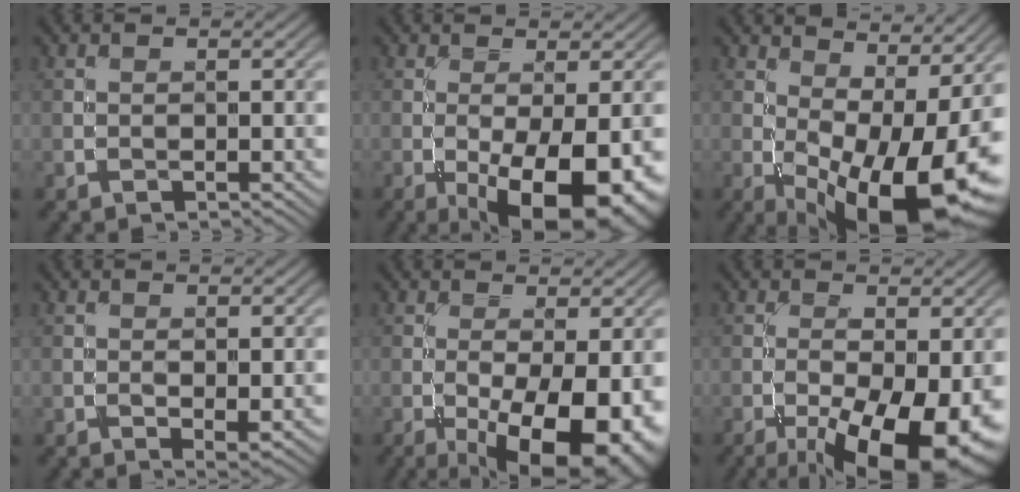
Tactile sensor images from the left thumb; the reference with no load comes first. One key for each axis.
{"total": 12.4, "fx": -4.6, "fy": 4.6, "fz": 10.5, "tx": -0.150, "ty": -0.017, "tz": -0.059}
{"total": 16.4, "fx": -1.3, "fy": 6.6, "fz": 15.0, "tx": -0.210, "ty": -0.008, "tz": -0.001}
{"total": 2.1, "fx": -0.2, "fy": 1.0, "fz": 1.9, "tx": -0.028, "ty": -0.006, "tz": 0.000}
{"total": 13.8, "fx": -4.8, "fy": 5.2, "fz": 11.9, "tx": -0.167, "ty": -0.015, "tz": -0.060}
{"total": 14.4, "fx": -5.8, "fy": 5.5, "fz": 12.0, "tx": -0.192, "ty": -0.022, "tz": -0.079}